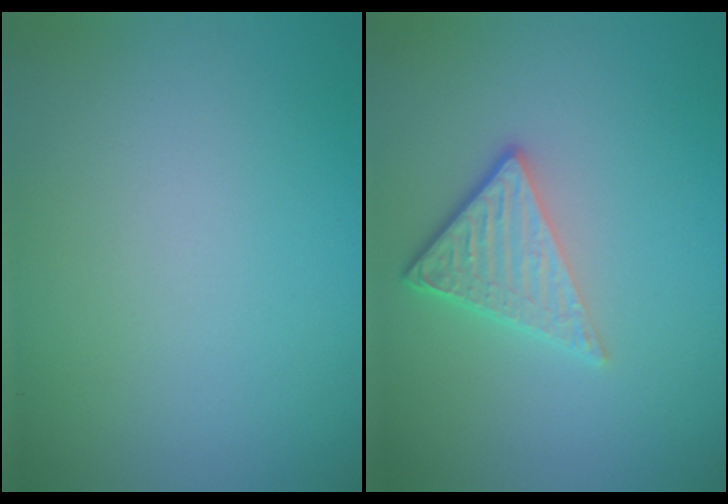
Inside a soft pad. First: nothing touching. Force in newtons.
{"total": 3.6, "press": 2.7, "slide": 2.3}